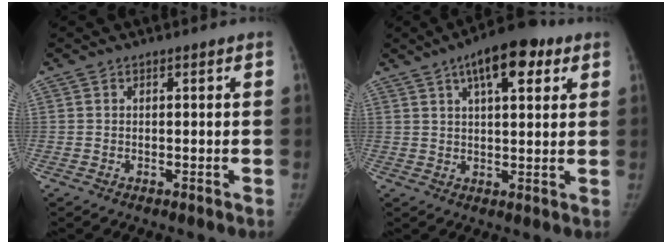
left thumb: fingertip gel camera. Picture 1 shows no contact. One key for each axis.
{"total": 11.8, "fx": 5.8, "fy": 4.7, "fz": 9.1, "tx": -0.115, "ty": -0.002, "tz": 0.082}